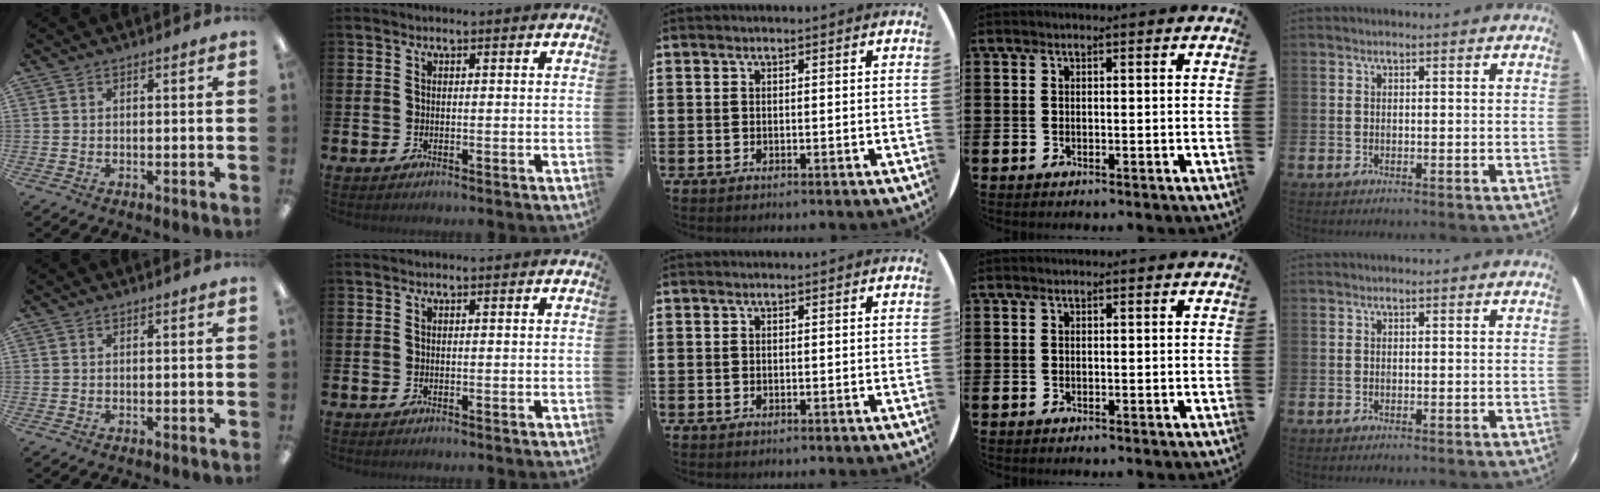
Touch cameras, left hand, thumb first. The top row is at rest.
{}